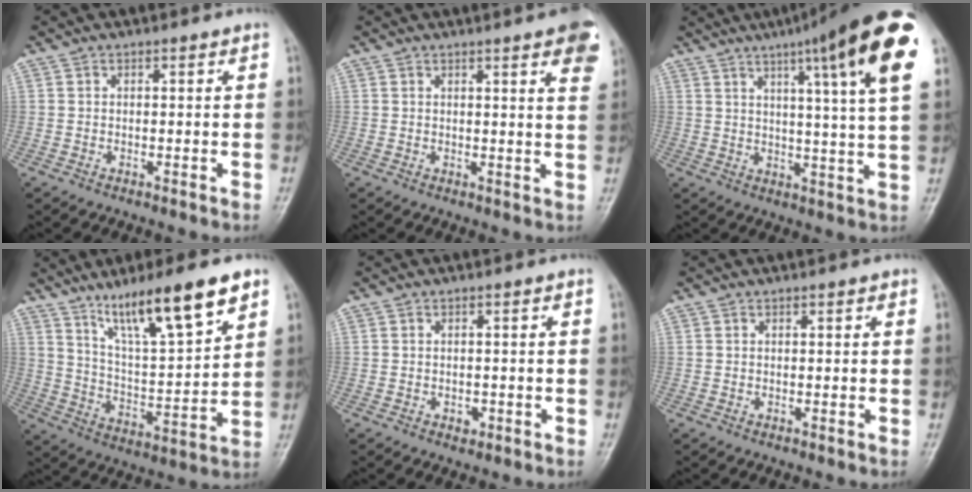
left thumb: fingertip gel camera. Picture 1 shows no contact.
{"total": 9.2, "force": [5.3, 1.6, 7.3], "torque": [-0.071, -0.011, 0.052]}
{"total": 20.5, "force": [9.8, 2.3, 17.8], "torque": [-0.244, -0.022, 0.126]}
{"total": 17.2, "force": [11.0, 3.2, 12.8], "torque": [-0.199, -0.050, 0.198]}
{"total": 1.3, "force": [-0.4, 1.0, 0.7], "torque": [-0.005, 0.001, -0.004]}
{"total": 0.7, "force": [0.4, 0.3, 0.5], "torque": [-0.008, -0.001, 0.005]}